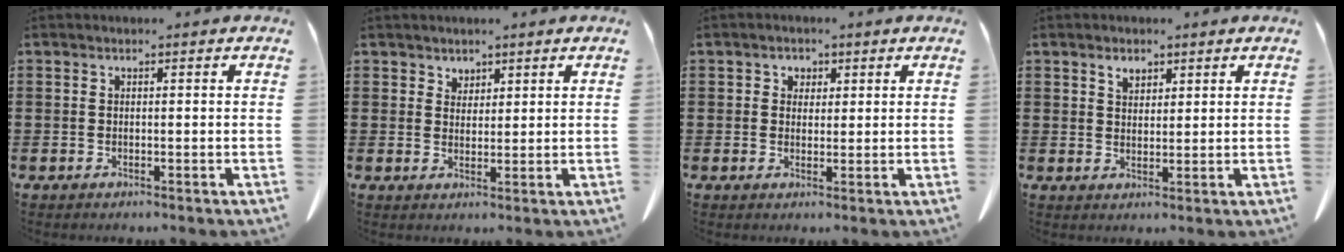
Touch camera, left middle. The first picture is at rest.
{"total": 2.2, "force": [1.9, 1.2, 0.1], "torque": [-0.008, 0.004, 0.038]}
{"total": 1.8, "force": [0.9, 1.5, 0.3], "torque": [-0.013, 0.008, 0.015]}
{"total": 2.4, "force": [1.8, 1.3, 1.0], "torque": [-0.016, -0.002, 0.032]}